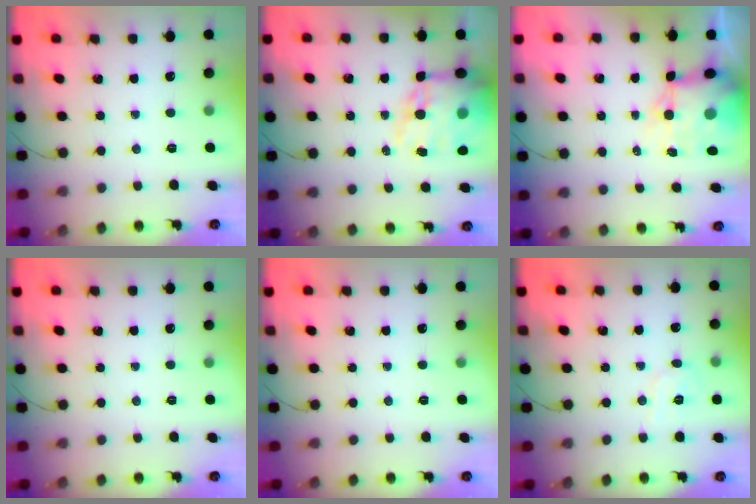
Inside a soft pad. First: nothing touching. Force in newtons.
{"total": 18.4, "press": 17.9, "slide": 4.3}
{"total": 10.8, "press": 10.4, "slide": 2.9}
{"total": 0.0}
{"total": 0.0}
{"total": 5.1, "press": 4.9, "slide": 1.5}